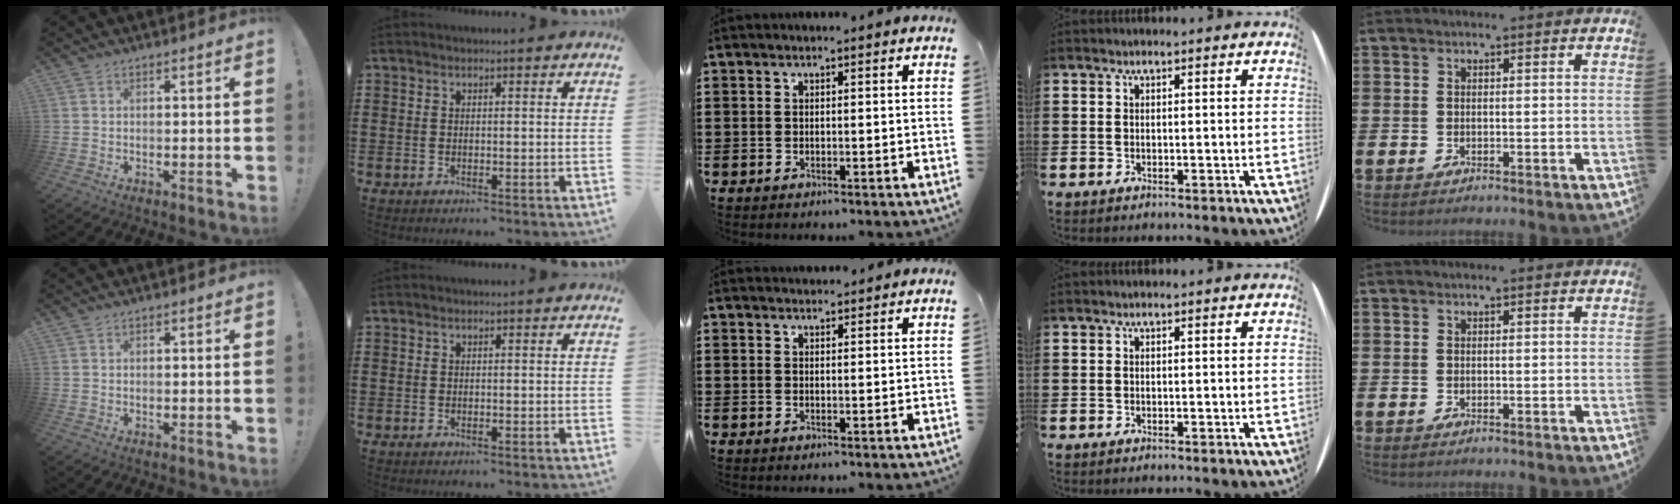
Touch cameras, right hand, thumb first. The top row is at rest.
{"middle": {"total": 1.4, "force": [1.4, 0.3, 0.0], "torque": [0.004, -0.002, 0.025]}}